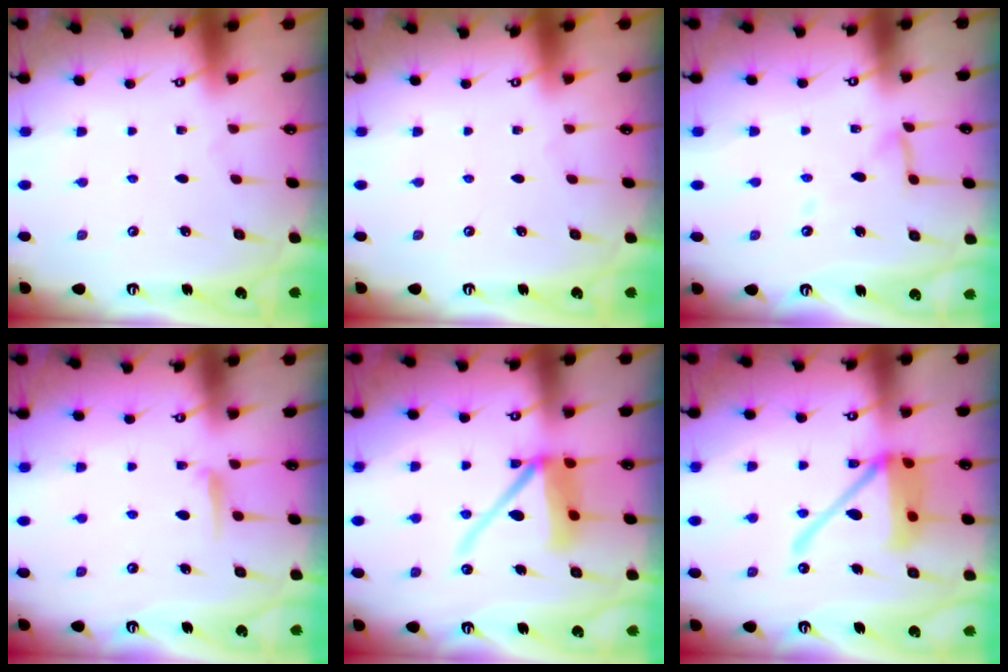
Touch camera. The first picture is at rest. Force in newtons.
{"total": 0.0}
{"total": 7.0, "press": 7.0, "slide": 0.5}
{"total": 6.5, "press": 6.5, "slide": 0.7}
{"total": 11.1, "press": 11.0, "slide": 1.6}
{"total": 15.6, "press": 15.5, "slide": 1.8}